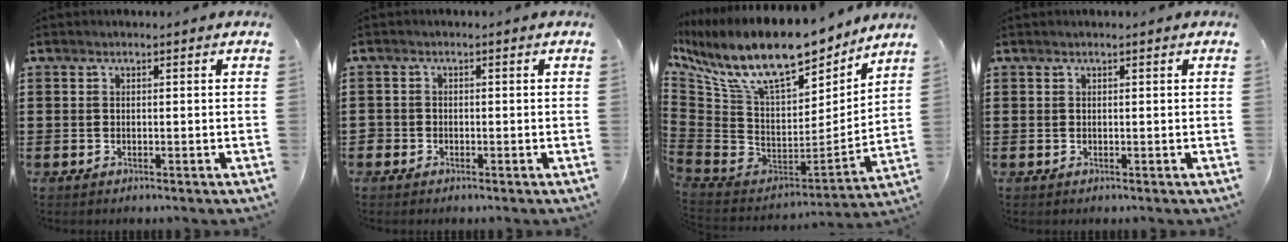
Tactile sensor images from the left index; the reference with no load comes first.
{"total": 1.0, "force": [-0.7, 0.7, 0.0], "torque": [-0.003, 0.003, -0.017]}
{"total": 14.5, "force": [9.8, 4.6, 9.7], "torque": [-0.215, -0.070, 0.164]}
{"total": 0.0}